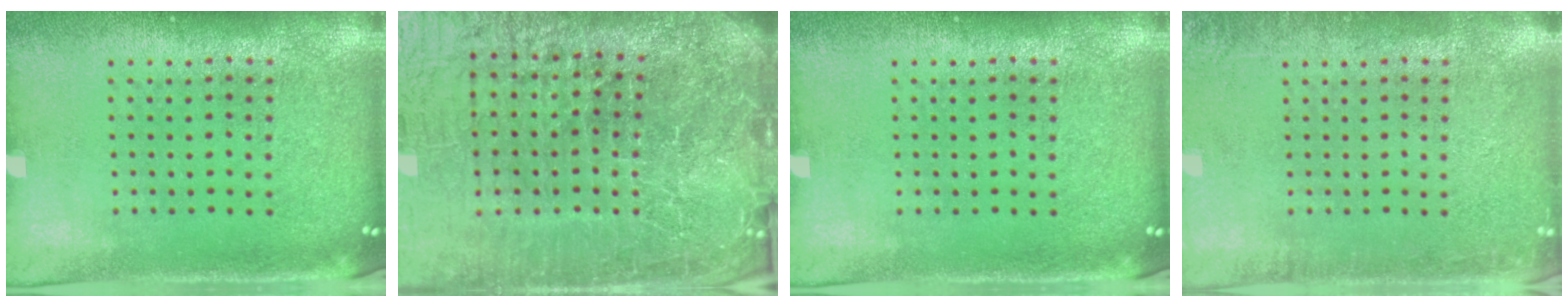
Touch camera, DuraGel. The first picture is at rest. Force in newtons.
{"total": 7.6, "press": 6.6, "slide": 3.9}
{"total": 0.0}
{"total": 2.1, "press": 2.1, "slide": 0.3}